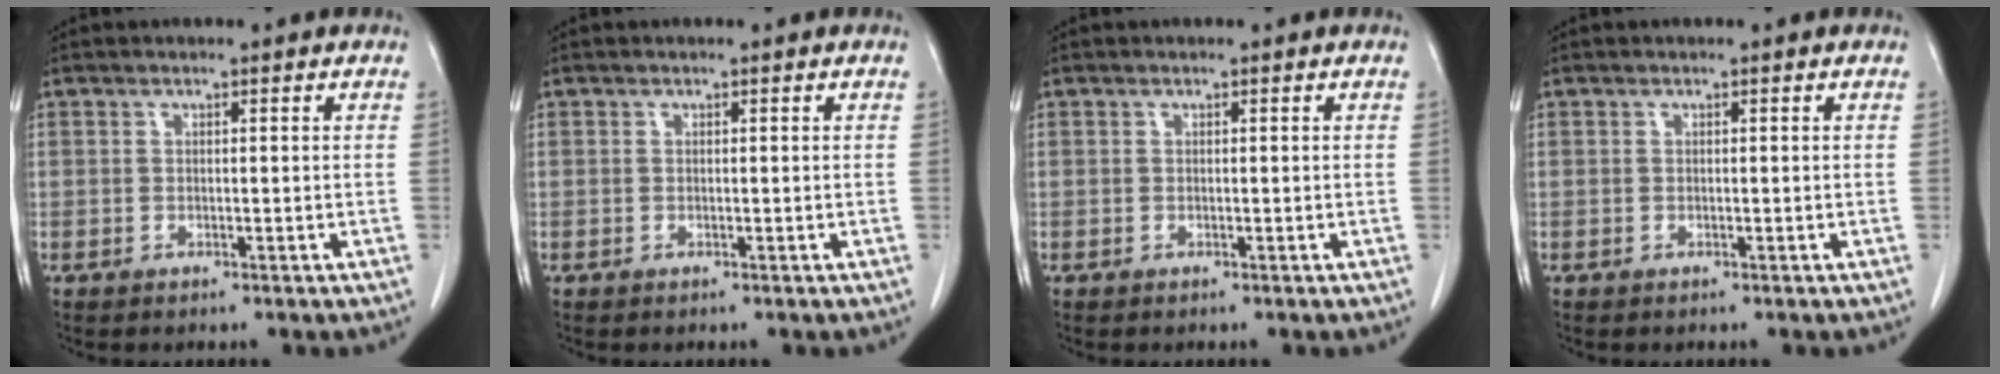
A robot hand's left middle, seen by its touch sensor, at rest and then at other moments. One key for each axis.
{"total": 0.0}
{"total": 0.0}
{"total": 0.0}